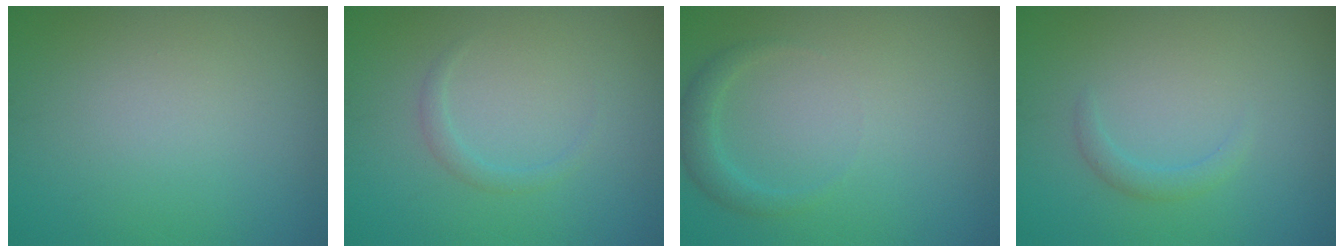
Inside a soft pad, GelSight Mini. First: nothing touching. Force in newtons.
{"total": 1.1, "press": 1.1, "slide": 0.1}
{"total": 1.7, "press": 1.7, "slide": 0.1}
{"total": 1.3, "press": 1.3, "slide": 0.1}